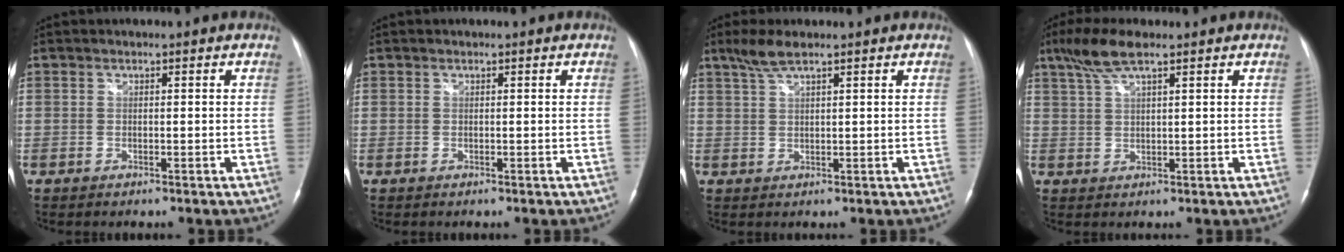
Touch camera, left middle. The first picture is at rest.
{"total": 0.0}
{"total": 3.6, "force": [2.7, 0.4, 2.4], "torque": [-0.057, 0.010, 0.057]}
{"total": 5.8, "force": [3.9, 0.9, 4.2], "torque": [-0.094, 0.017, 0.078]}